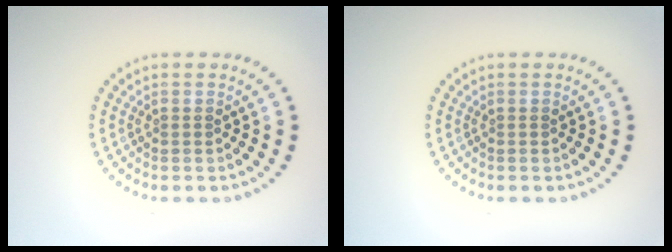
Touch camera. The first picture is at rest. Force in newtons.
{"total": 0.0}